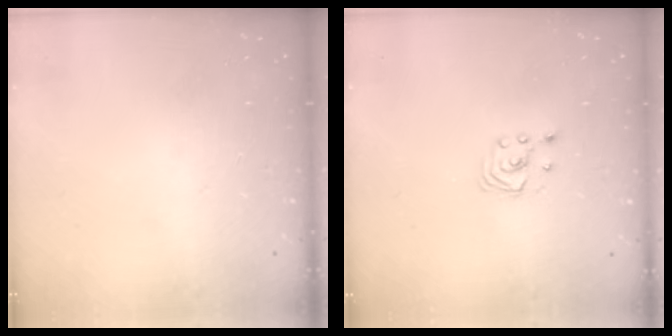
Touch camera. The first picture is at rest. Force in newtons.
{"total": 1.9, "press": 1.9, "slide": 0.2}